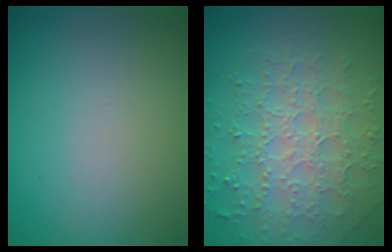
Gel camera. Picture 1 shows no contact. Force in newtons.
{"total": 7.0, "press": 5.0, "slide": 4.9}